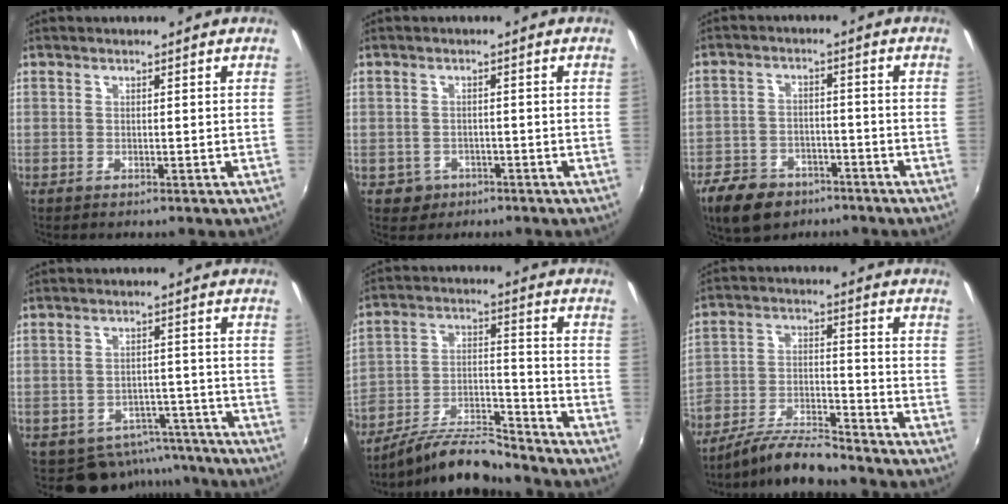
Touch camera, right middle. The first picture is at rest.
{"total": 4.1, "force": [-1.7, 3.6, 0.9], "torque": [-0.031, 0.002, -0.019]}
{"total": 11.8, "force": [-7.8, 7.2, 5.2], "torque": [-0.138, 0.005, -0.121]}
{"total": 10.2, "force": [-8.3, 5.6, 1.7], "torque": [-0.029, 0.021, -0.092]}
{"total": 12.7, "force": [-11.2, 2.3, 5.3], "torque": [-0.110, -0.005, -0.203]}
{"total": 10.8, "force": [-9.4, 2.0, 5.0], "torque": [-0.104, -0.005, -0.174]}